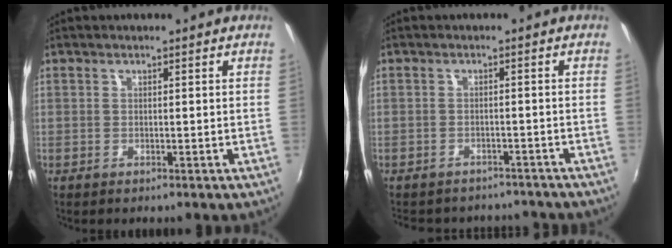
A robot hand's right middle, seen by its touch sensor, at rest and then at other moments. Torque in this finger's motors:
{"motor_torque": [0.77, -0.91, 0.08, 0.05]}